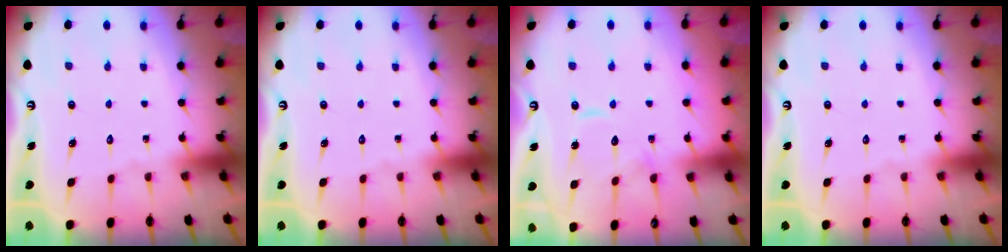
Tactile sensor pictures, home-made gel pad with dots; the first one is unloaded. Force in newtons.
{"total": 0.0}
{"total": 11.3, "press": 11.2, "slide": 1.0}
{"total": 0.0}